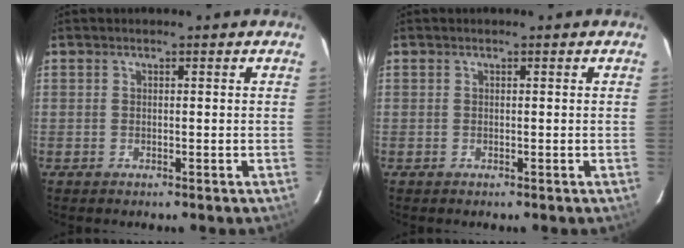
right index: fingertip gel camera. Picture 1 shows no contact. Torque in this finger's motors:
{"motor_torque": [0.00, 0.00, 0.00, 0.00]}